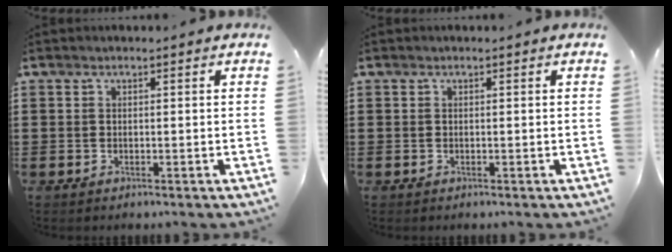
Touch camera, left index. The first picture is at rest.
{"total": 0.0}